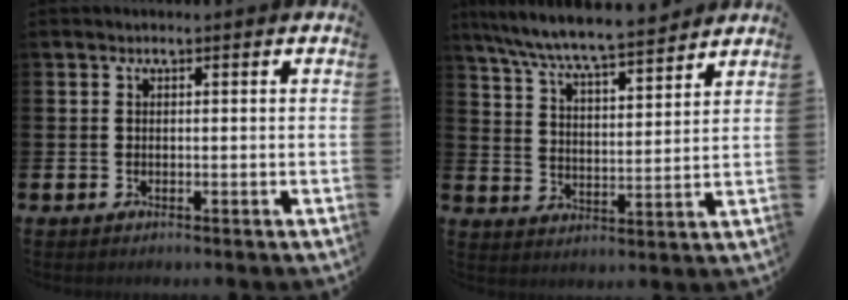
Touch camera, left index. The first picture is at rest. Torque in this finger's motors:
{"motor_torque": [1.02, -1.11, 0.74, 0.21]}